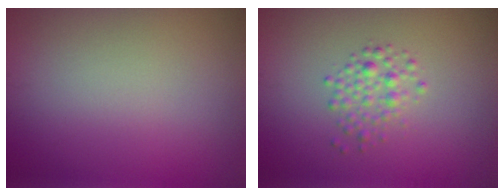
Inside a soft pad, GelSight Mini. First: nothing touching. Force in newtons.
{"total": 2.0, "press": 2.0, "slide": 0.0}